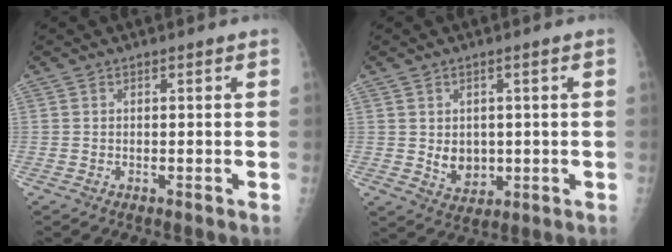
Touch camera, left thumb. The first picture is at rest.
{"total": 5.1, "force": [0.0, 4.0, 3.2], "torque": [-0.026, -0.008, 0.015]}